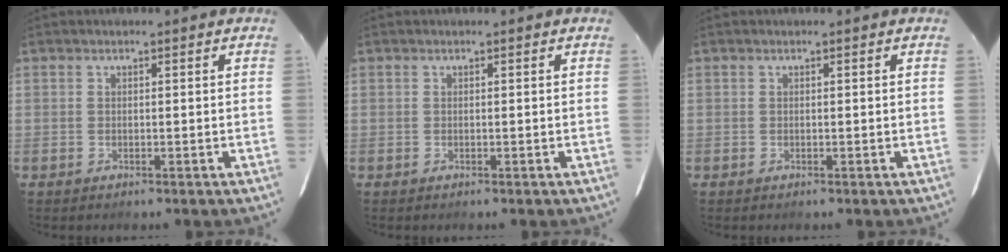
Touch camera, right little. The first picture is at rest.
{"total": 0.0}
{"total": 0.0}